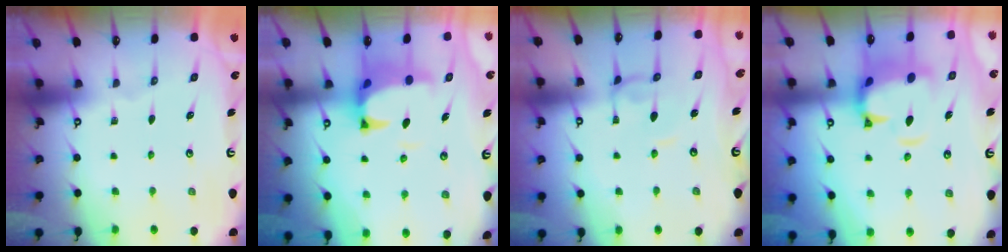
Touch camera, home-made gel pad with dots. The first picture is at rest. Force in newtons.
{"total": 2.8, "press": 2.5, "slide": 1.1}
{"total": 2.0, "press": 2.0, "slide": 0.1}
{"total": 4.7, "press": 4.4, "slide": 1.7}